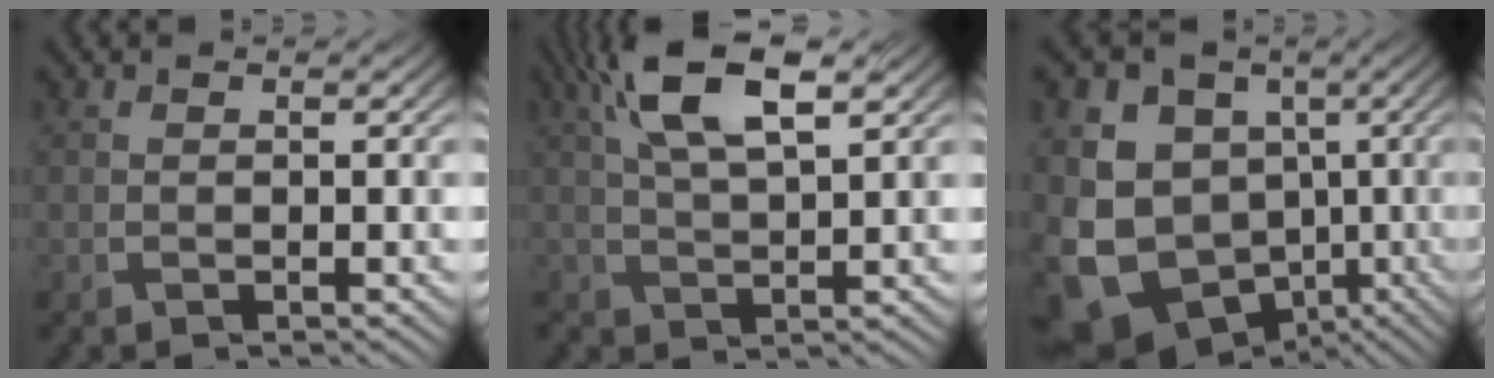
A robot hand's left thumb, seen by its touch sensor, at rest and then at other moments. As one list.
[{"total": 8.7, "force": [4.1, 3.2, 7.0], "torque": [-0.148, 0.019, 0.076]}, {"total": 15.4, "force": [-2.9, 13.2, 7.3], "torque": [-0.191, -0.033, -0.047]}]